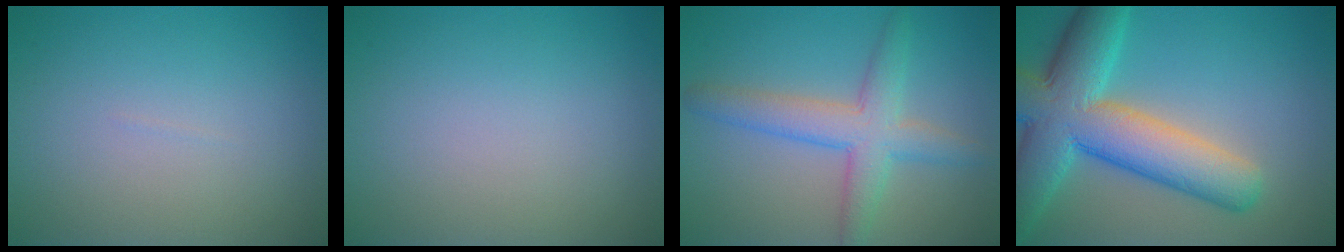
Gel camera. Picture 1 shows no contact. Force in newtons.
{"total": 0.0}
{"total": 4.7, "press": 4.7, "slide": 0.3}
{"total": 10.7, "press": 10.7, "slide": 0.6}